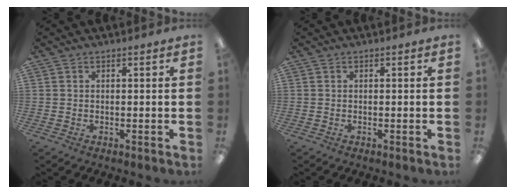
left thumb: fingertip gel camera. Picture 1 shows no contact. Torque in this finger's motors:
{"motor_torque": [0.00, 0.00, 0.08, -0.06, 0.00]}